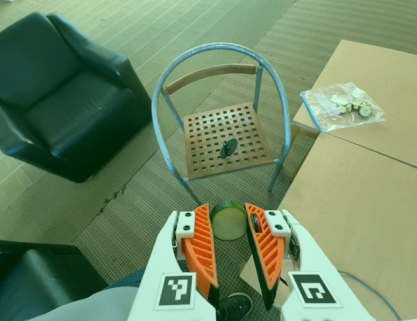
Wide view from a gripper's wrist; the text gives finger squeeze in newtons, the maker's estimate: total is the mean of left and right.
{"total": 10.6, "left": 10.5, "right": 10.8}